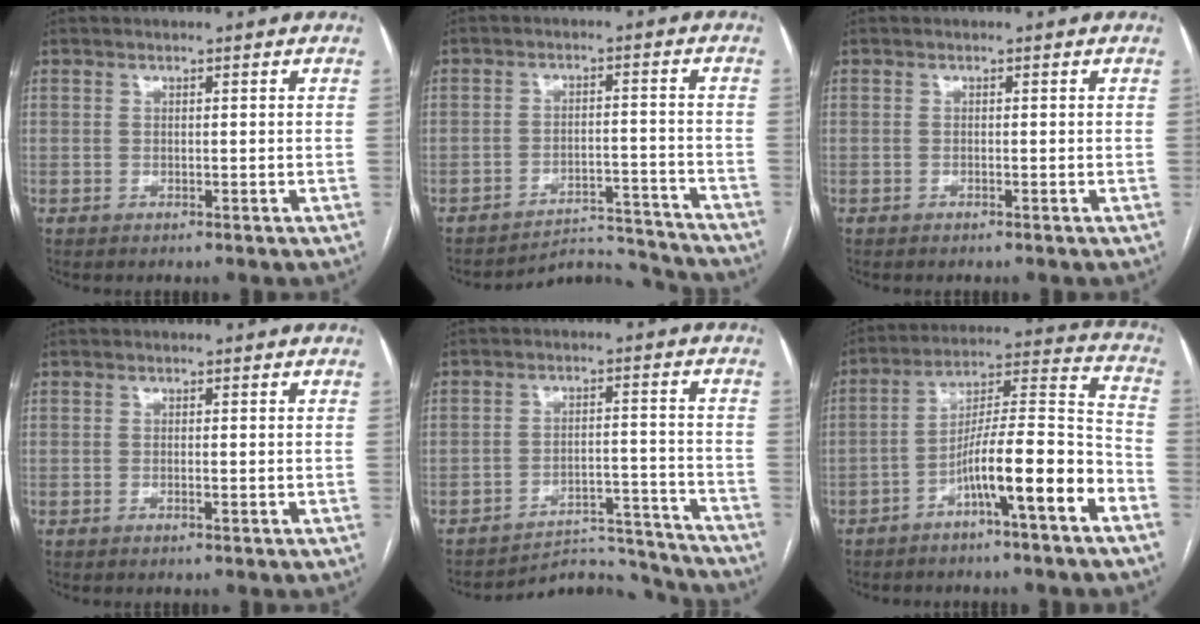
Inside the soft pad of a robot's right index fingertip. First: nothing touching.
{"total": 9.9, "force": [-9.7, 0.8, -1.9], "torque": [0.039, 0.044, -0.135]}
{"total": 0.0}
{"total": 0.7, "force": [-0.2, 0.2, 0.6], "torque": [-0.011, -0.001, -0.003]}
{"total": 11.2, "force": [-11.0, 1.5, -1.5], "torque": [0.039, 0.046, -0.154]}
{"total": 13.2, "force": [-6.6, 0.5, 11.4], "torque": [-0.186, 0.020, -0.107]}